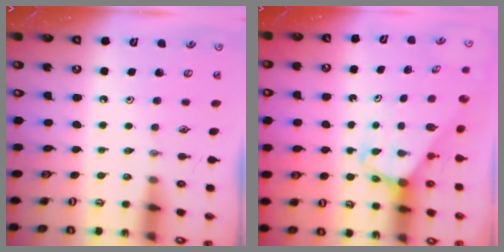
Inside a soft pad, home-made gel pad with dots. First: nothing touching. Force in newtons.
{"total": 2.5, "press": 2.5, "slide": 0.1}